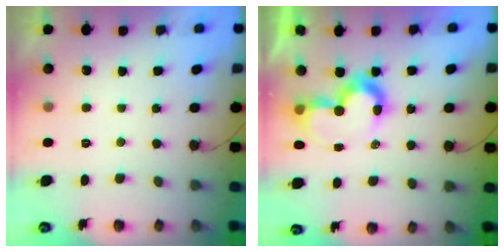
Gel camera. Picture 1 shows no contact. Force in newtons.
{"total": 9.8, "press": 9.4, "slide": 2.9}